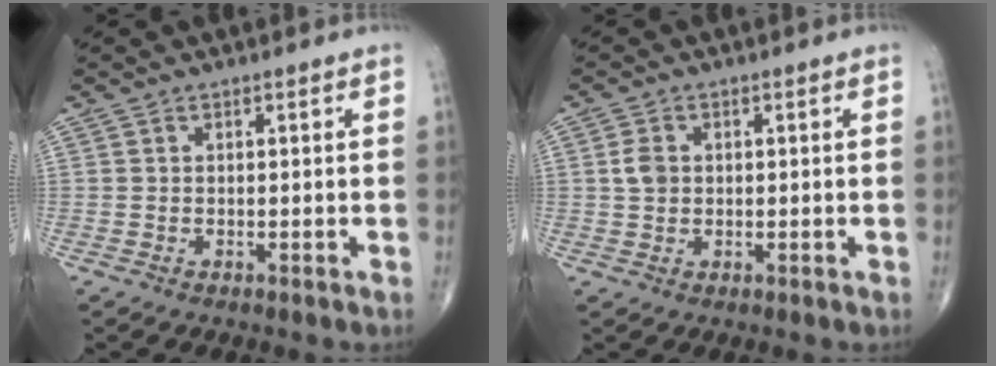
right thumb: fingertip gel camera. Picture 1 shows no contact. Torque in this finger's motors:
{"motor_torque": [-0.28, 0.25, 0.39, 0.14, 0.09]}